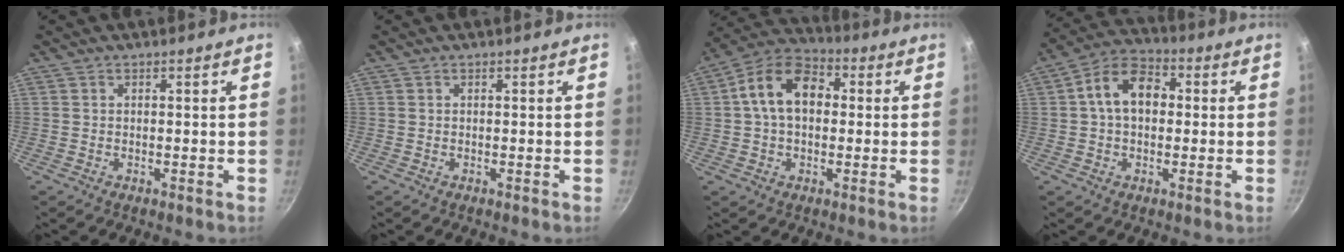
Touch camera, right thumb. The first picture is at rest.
{"total": 0.0}
{"total": 12.3, "force": [1.4, 8.4, 8.9], "torque": [-0.122, 0.031, 0.004]}
{"total": 10.6, "force": [1.1, 7.3, 7.6], "torque": [-0.098, 0.030, 0.002]}